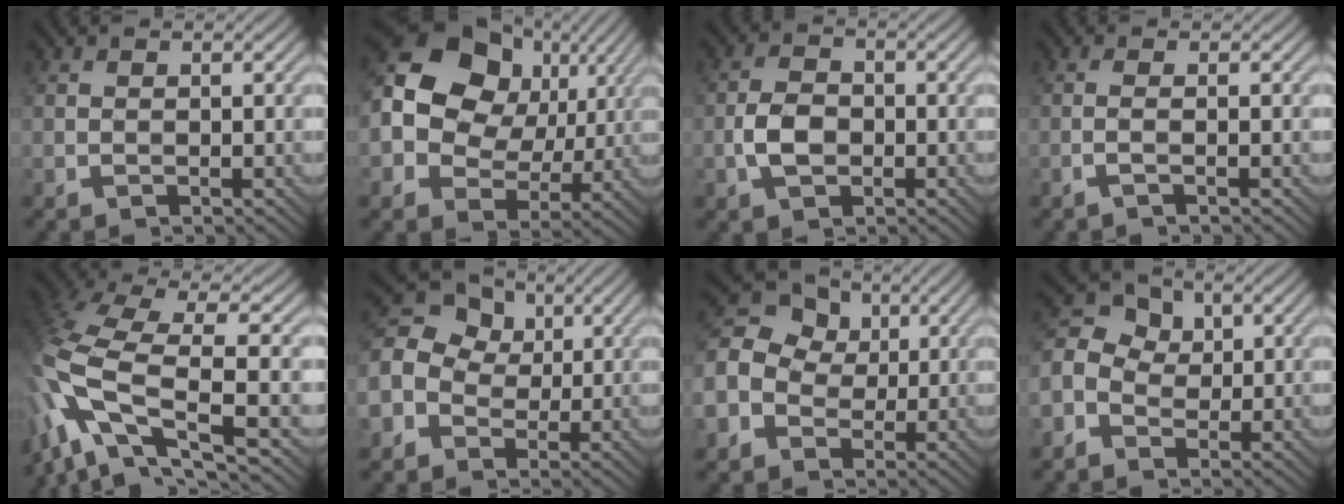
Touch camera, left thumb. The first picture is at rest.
{"total": 14.2, "force": [2.8, 11.3, 8.2], "torque": [-0.194, 0.029, 0.043]}
{"total": 4.2, "force": [-1.3, 2.8, 2.9], "torque": [-0.062, 0.001, -0.031]}
{"total": 1.3, "force": [-0.7, -0.3, 1.0], "torque": [-0.026, 0.006, -0.017]}
{"total": 11.6, "force": [-3.9, 4.2, 10.2], "torque": [-0.242, -0.007, -0.078]}
{"total": 14.1, "force": [0.4, 12.4, 6.7], "torque": [-0.202, 0.033, -0.024]}
{"total": 14.0, "force": [0.1, 12.3, 6.6], "torque": [-0.205, 0.032, -0.025]}
{"total": 5.8, "force": [-0.8, 4.7, 3.4], "torque": [-0.090, 0.011, -0.023]}